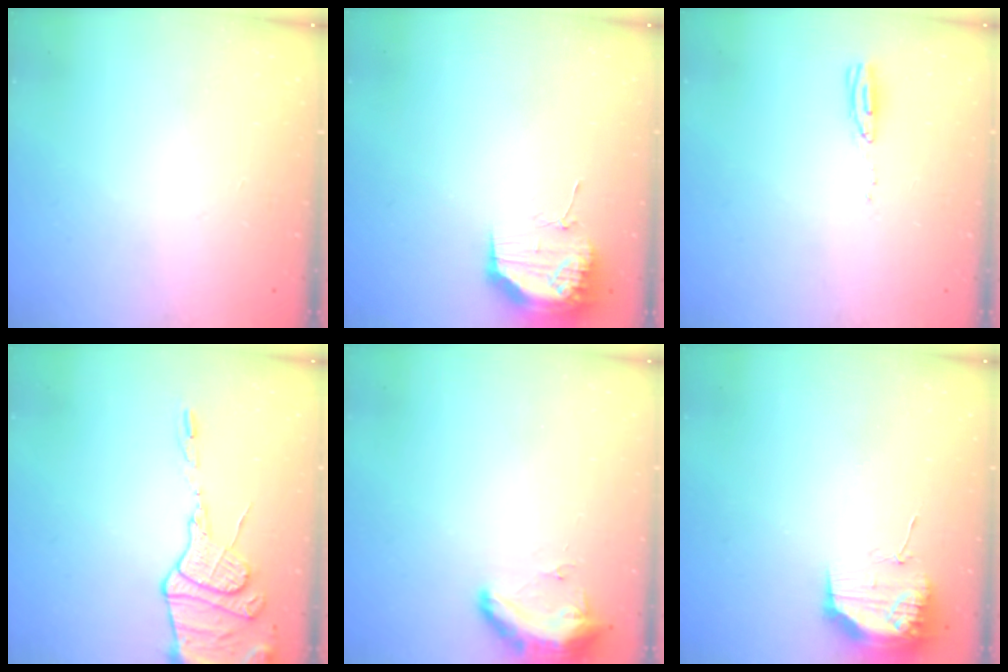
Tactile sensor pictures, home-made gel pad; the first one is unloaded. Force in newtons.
{"total": 17.9, "press": 13.8, "slide": 11.4}
{"total": 3.6, "press": 3.3, "slide": 1.5}
{"total": 14.4, "press": 14.4, "slide": 1.4}
{"total": 14.6, "press": 10.5, "slide": 10.2}
{"total": 11.7, "press": 11.6, "slide": 1.0}